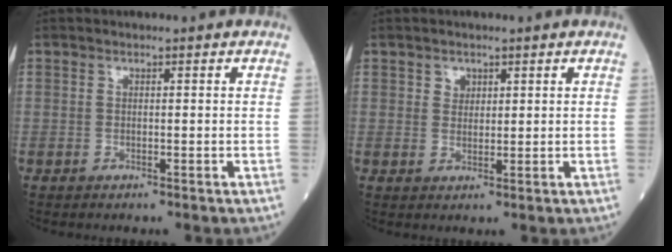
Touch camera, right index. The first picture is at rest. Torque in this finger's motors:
{"motor_torque": [-0.04, 0.03, 0.02, 0.01]}